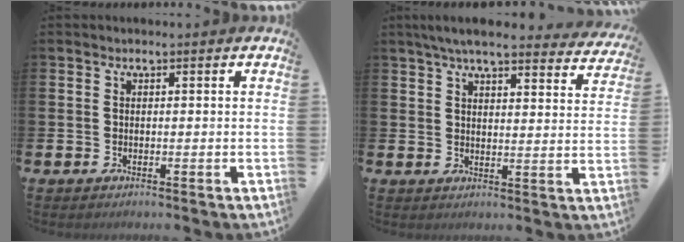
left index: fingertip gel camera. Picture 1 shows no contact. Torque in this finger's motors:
{"motor_torque": [1.13, -1.01, 0.72, 0.21]}